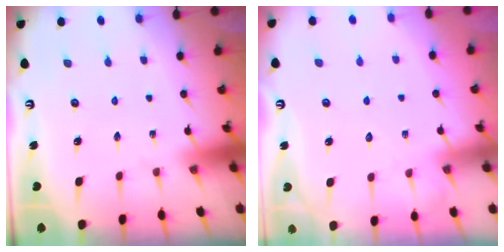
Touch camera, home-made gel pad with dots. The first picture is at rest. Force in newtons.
{"total": 3.8, "press": 3.8, "slide": 0.5}